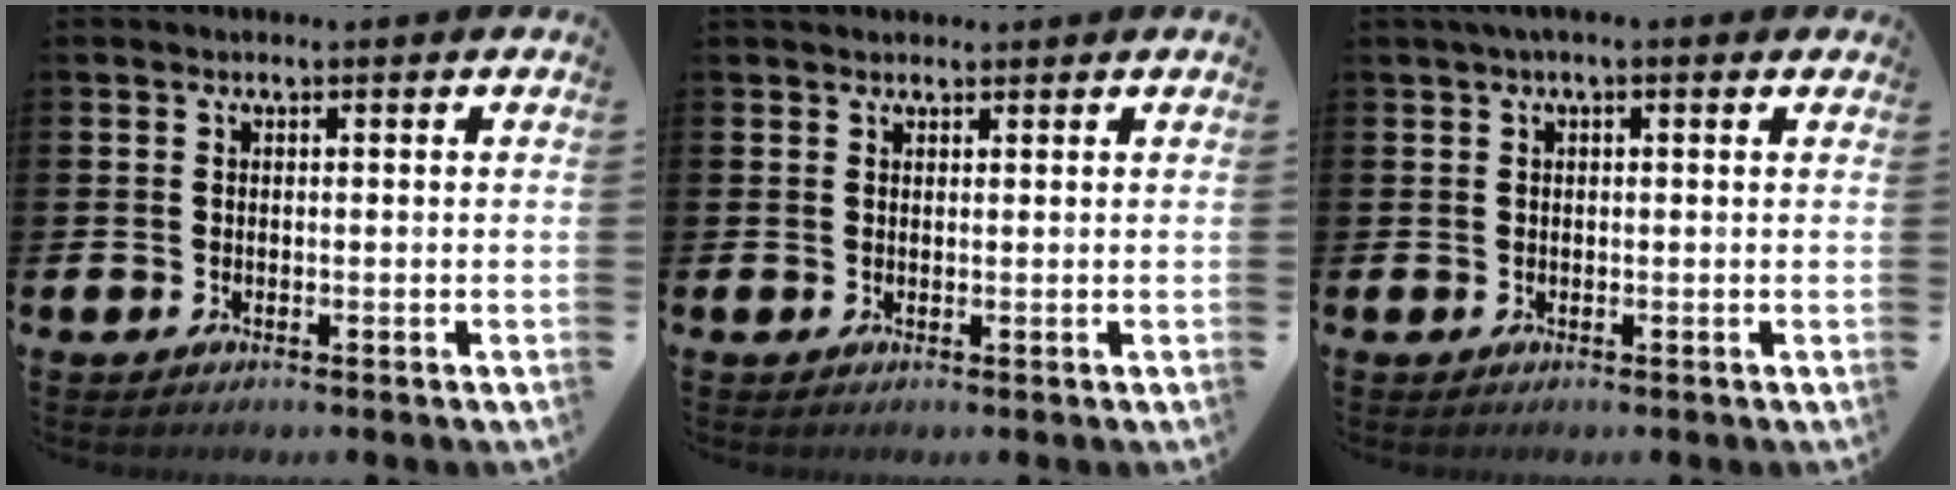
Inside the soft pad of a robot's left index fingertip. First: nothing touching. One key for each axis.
{"total": 1.3, "fx": 1.2, "fy": 0.4, "fz": 0.1, "tx": 0.016, "ty": -0.003, "tz": 0.019}
{"total": 1.3, "fx": 0.7, "fy": 0.2, "fz": 1.1, "tx": -0.009, "ty": -0.001, "tz": 0.009}